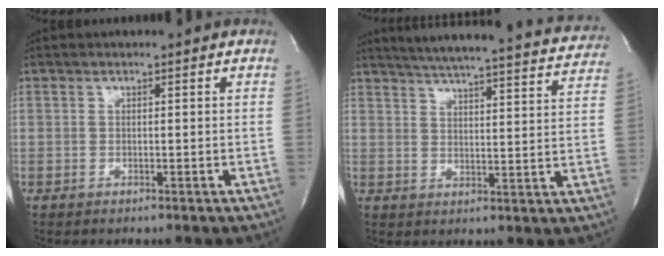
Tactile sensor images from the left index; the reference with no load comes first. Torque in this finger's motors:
{"motor_torque": [0.20, -0.72, 0.17, 0.03]}